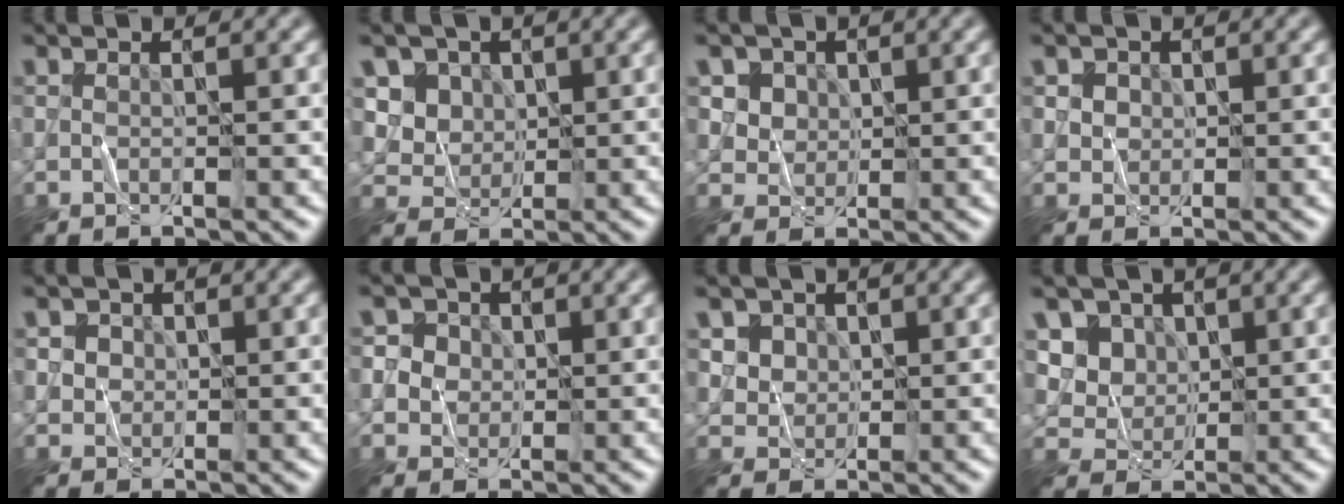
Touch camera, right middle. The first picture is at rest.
{"total": 5.9, "force": [2.5, 4.7, 2.4], "torque": [-0.056, -0.002, 0.047]}
{"total": 5.3, "force": [2.6, 4.2, 2.0], "torque": [-0.042, 0.001, 0.046]}
{"total": 2.7, "force": [1.2, 2.2, 1.1], "torque": [-0.024, 0.002, 0.023]}
{"total": 3.3, "force": [1.4, 2.7, 1.3], "torque": [-0.022, 0.007, 0.021]}
{"total": 6.1, "force": [2.2, 5.3, 2.1], "torque": [-0.028, 0.027, 0.019]}
{"total": 4.8, "force": [2.4, 3.7, 1.8], "torque": [-0.046, -0.001, 0.045]}
{"total": 7.3, "force": [3.1, 5.9, 2.9], "torque": [-0.064, 0.006, 0.051]}